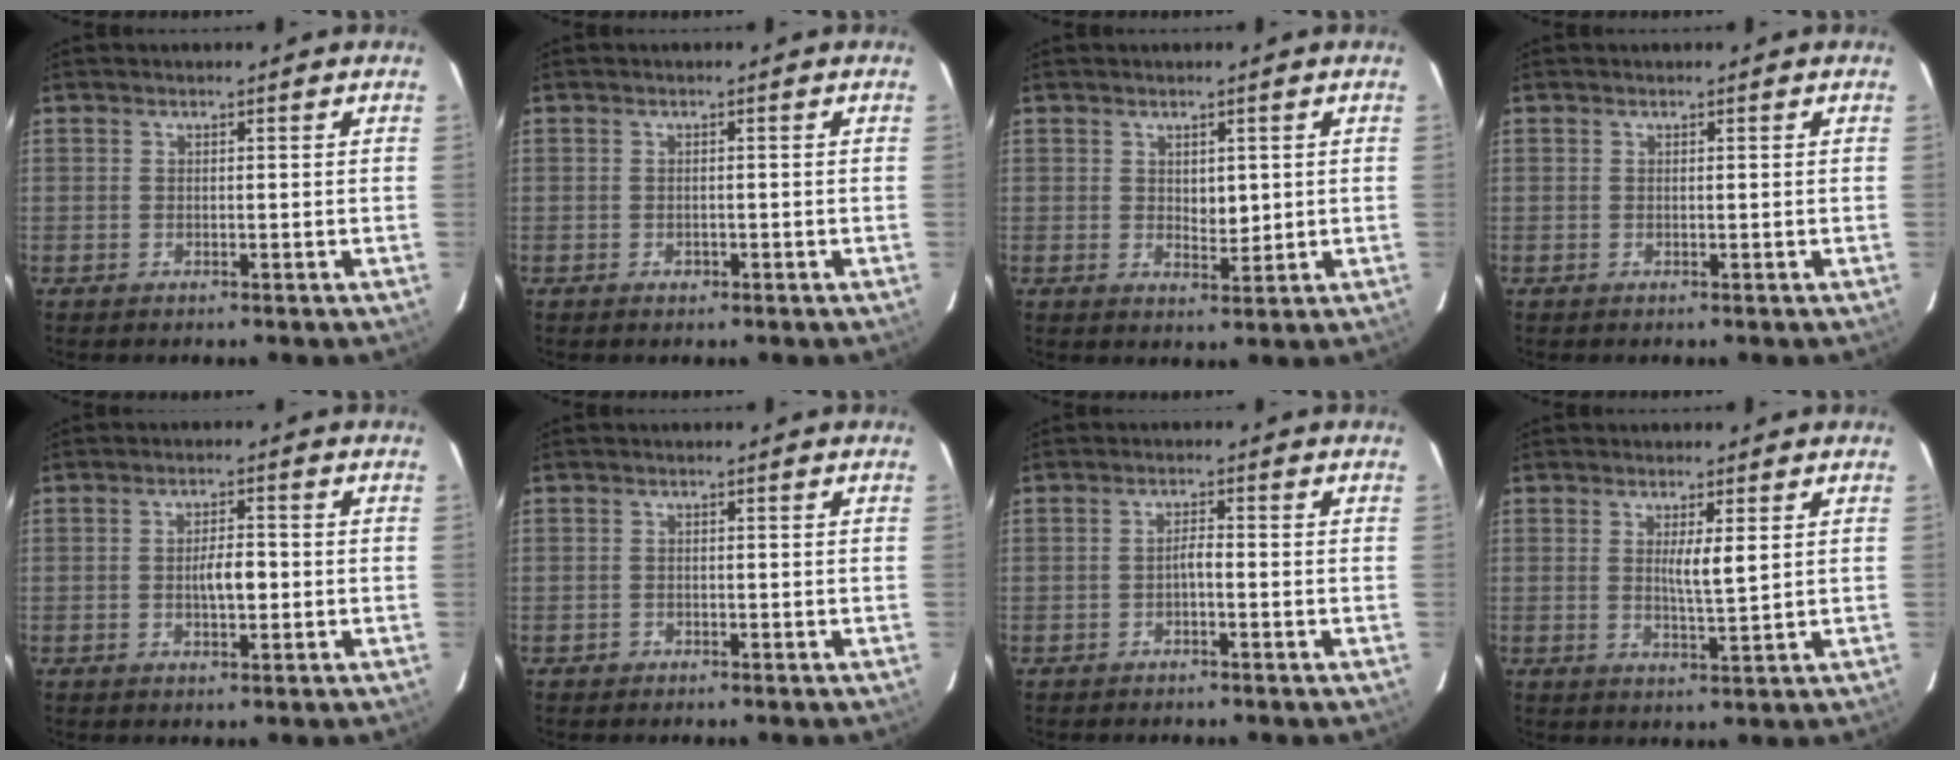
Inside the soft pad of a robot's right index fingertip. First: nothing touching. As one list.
[{"total": 0.8, "force": [-0.5, 0.5, 0.3], "torque": [-0.006, 0.001, -0.005]}, {"total": 2.7, "force": [0.6, 1.6, 2.2], "torque": [-0.030, -0.006, 0.014]}, {"total": 0.0}, {"total": 3.8, "force": [-0.5, 1.2, 3.5], "torque": [-0.061, 0.002, -0.007]}, {"total": 0.7, "force": [-0.4, 0.5, 0.0], "torque": [-0.008, 0.002, -0.007]}, {"total": 1.6, "force": [-0.6, 0.3, 1.4], "torque": [-0.023, 0.004, -0.013]}, {"total": 3.6, "force": [1.0, 0.2, 3.5], "torque": [-0.061, -0.009, 0.017]}]